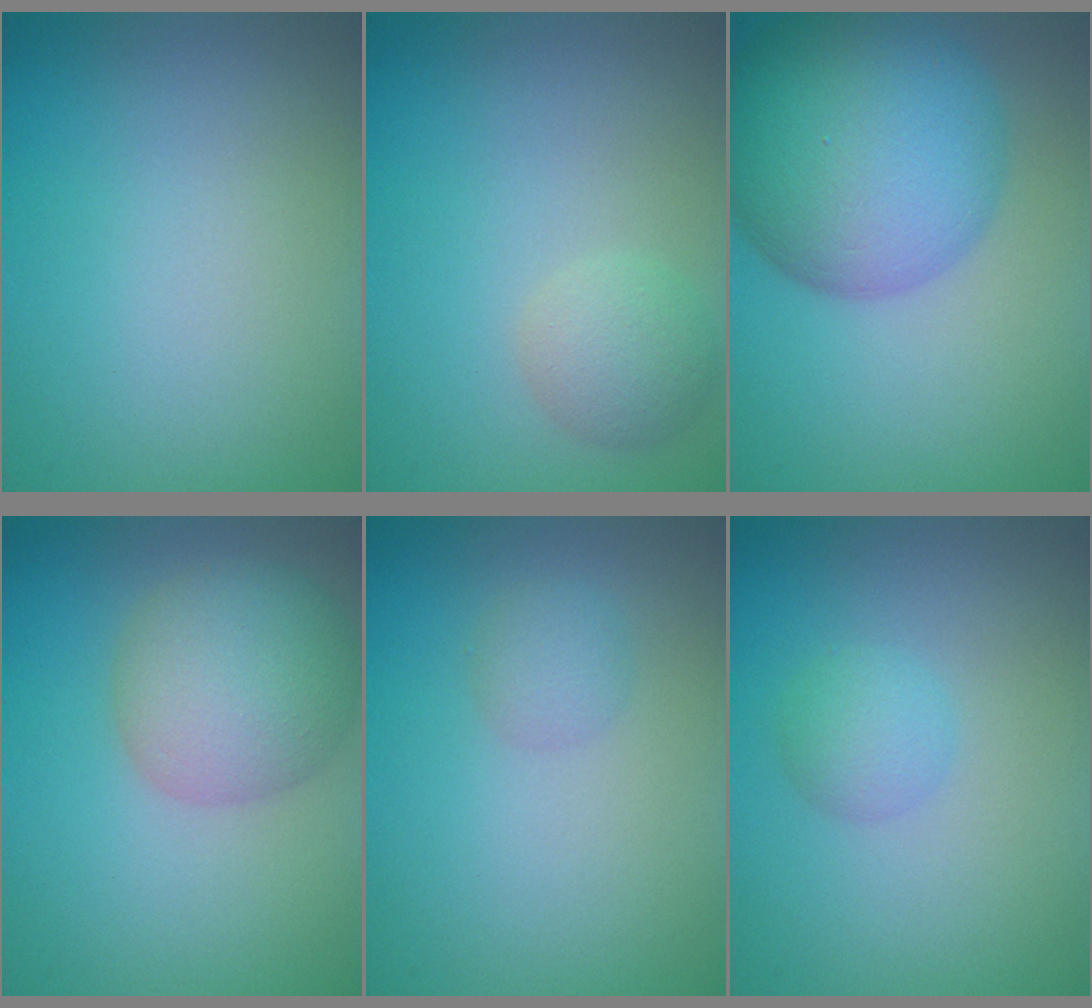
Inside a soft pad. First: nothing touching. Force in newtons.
{"total": 2.3, "press": 2.3, "slide": 0.2}
{"total": 12.7, "press": 12.7, "slide": 0.2}
{"total": 5.9, "press": 5.9, "slide": 0.3}
{"total": 1.3, "press": 1.3, "slide": 0.0}
{"total": 1.8, "press": 1.8, "slide": 0.0}